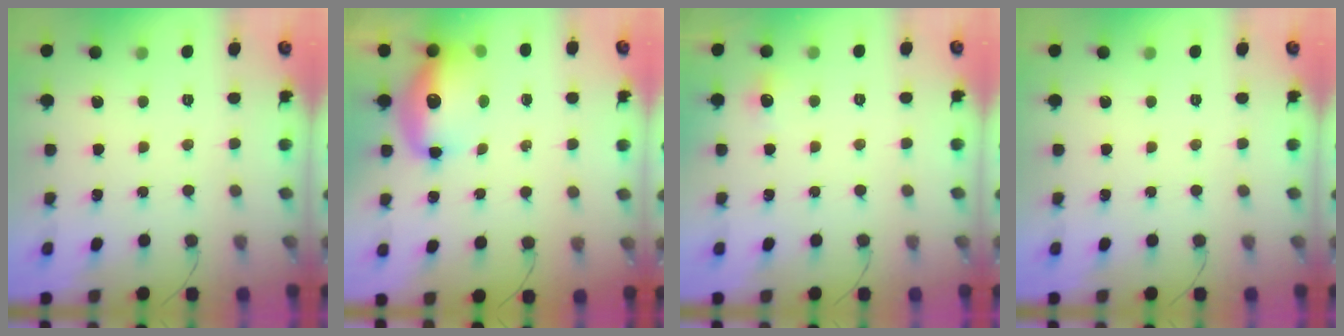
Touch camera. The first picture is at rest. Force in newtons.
{"total": 12.9, "press": 12.6, "slide": 3.0}
{"total": 4.2, "press": 3.9, "slide": 1.7}
{"total": 0.0}